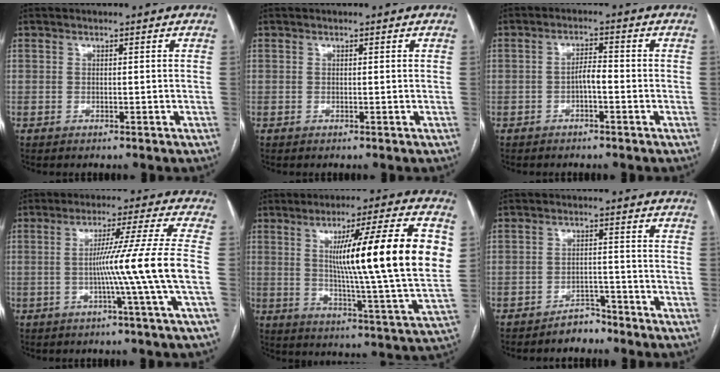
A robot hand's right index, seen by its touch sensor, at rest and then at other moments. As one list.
[{"total": 0.0}, {"total": 2.6, "force": [-0.9, 0.7, 2.4], "torque": [-0.036, 0.006, -0.015]}, {"total": 10.8, "force": [-2.2, -3.4, 10.0], "torque": [-0.159, -0.005, -0.035]}, {"total": 22.0, "force": [4.7, -0.4, 21.5], "torque": [-0.312, -0.011, 0.056]}, {"total": 3.3, "force": [-3.0, 1.4, 0.4], "torque": [-0.002, 0.005, -0.047]}]